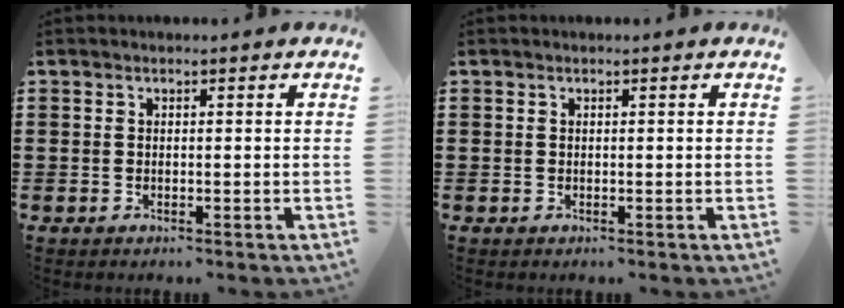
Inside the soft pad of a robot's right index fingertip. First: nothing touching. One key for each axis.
{"total": 0.0}